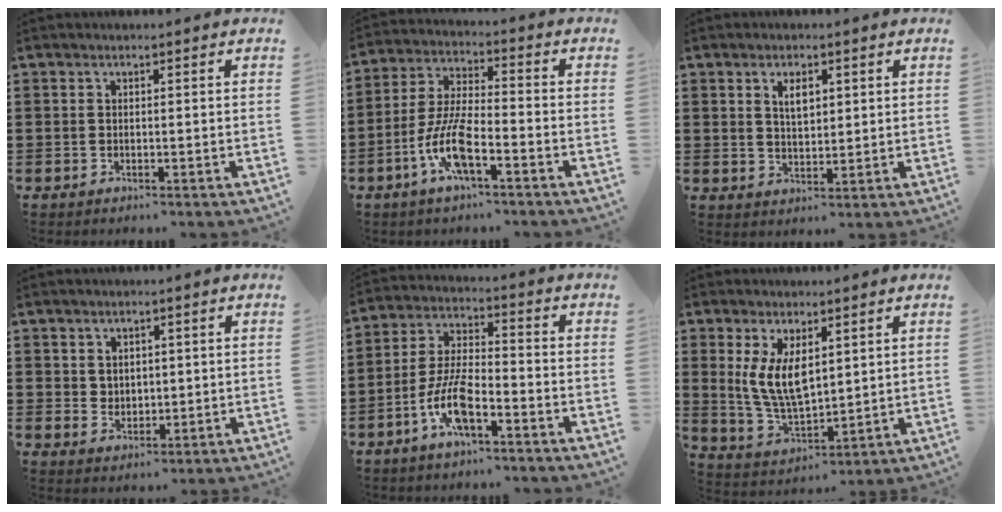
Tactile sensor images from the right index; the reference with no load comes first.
{"total": 9.0, "force": [-4.3, 2.4, 7.5], "torque": [-0.176, -0.008, -0.085]}
{"total": 3.4, "force": [1.5, 1.7, 2.5], "torque": [-0.040, 0.000, 0.023]}
{"total": 2.8, "force": [1.7, 2.1, 0.3], "torque": [-0.014, 0.010, 0.033]}
{"total": 8.4, "force": [-4.1, 2.9, 6.7], "torque": [-0.156, -0.004, -0.081]}
{"total": 7.6, "force": [2.8, 3.8, 5.9], "torque": [-0.135, -0.007, 0.050]}